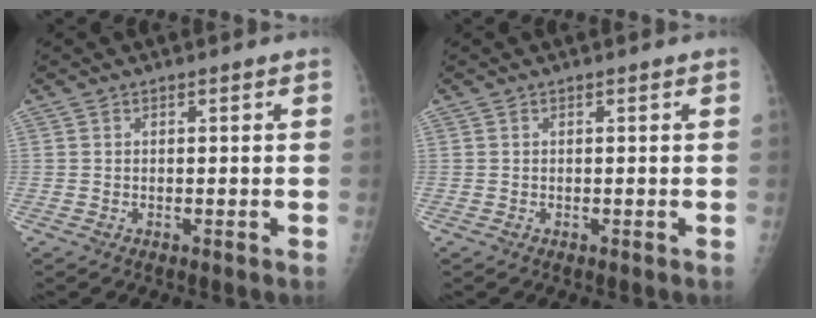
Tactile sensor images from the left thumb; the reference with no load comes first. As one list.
[{"total": 0.0}]